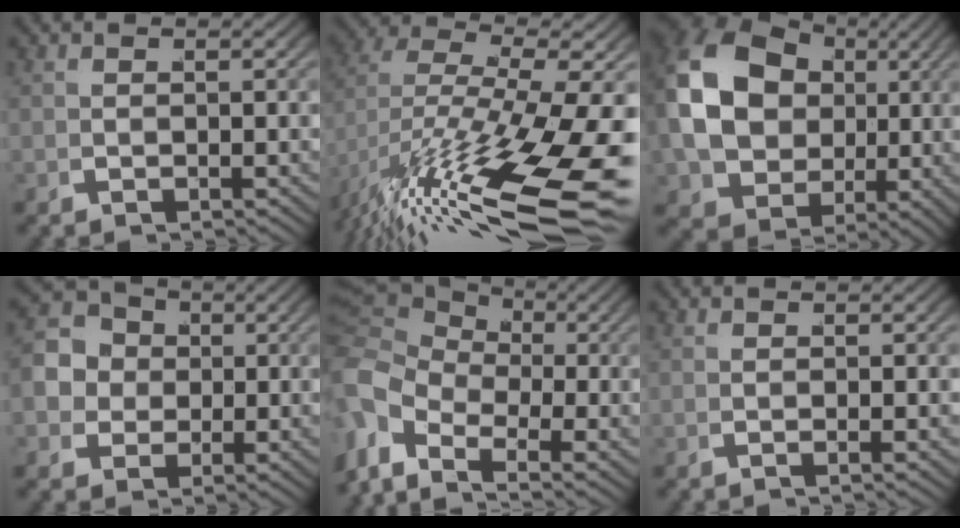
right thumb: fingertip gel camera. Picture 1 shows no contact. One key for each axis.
{"total": 11.3, "fx": -3.8, "fy": 4.3, "fz": 9.7, "tx": -0.182, "ty": -0.039, "tz": -0.036}
{"total": 14.6, "fx": 1.1, "fy": 11.5, "fz": 8.9, "tx": -0.232, "ty": -0.052, "tz": 0.028}
{"total": 8.9, "fx": 0.8, "fy": 7.5, "fz": 4.7, "tx": -0.100, "ty": -0.016, "tz": 0.001}
{"total": 6.2, "fx": -0.2, "fy": 3.9, "fz": 4.8, "tx": -0.078, "ty": -0.003, "tz": -0.012}
{"total": 0.7, "fx": 0.4, "fy": -0.6, "fz": 0.0, "tx": 0.003, "ty": 0.006, "tz": 0.003}